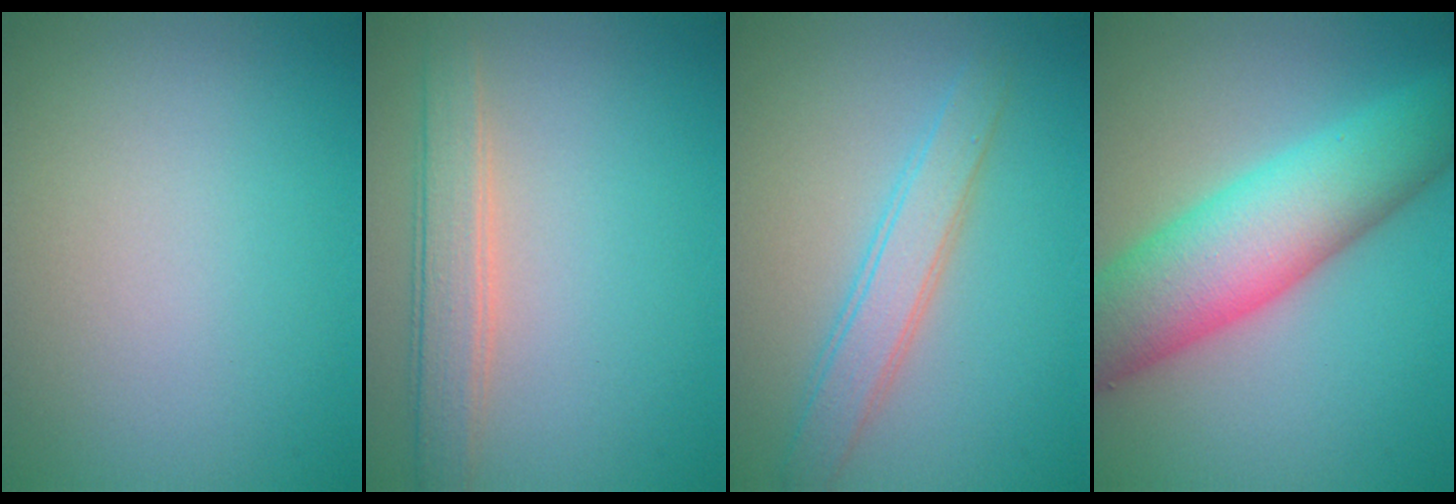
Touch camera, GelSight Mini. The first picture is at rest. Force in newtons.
{"total": 3.0, "press": 3.0, "slide": 0.3}
{"total": 3.0, "press": 3.0, "slide": 0.0}
{"total": 9.7, "press": 9.7, "slide": 0.1}